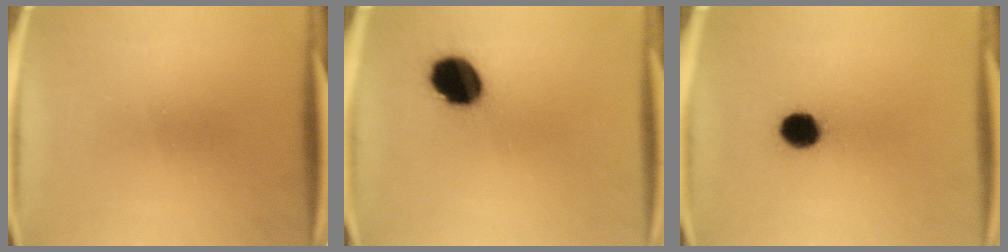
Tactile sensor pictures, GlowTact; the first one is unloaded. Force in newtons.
{"total": 11.7}
{"total": 7.1}